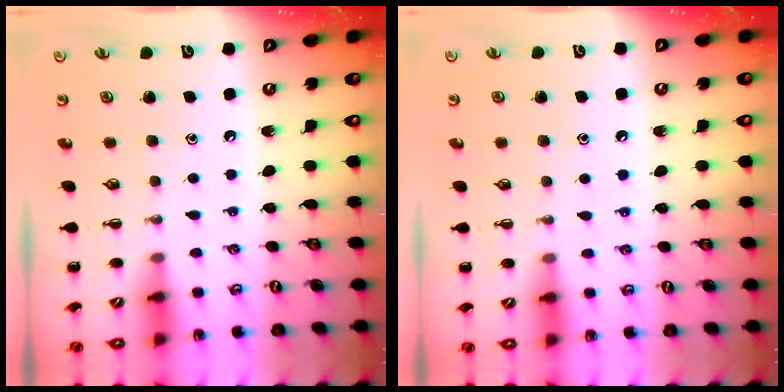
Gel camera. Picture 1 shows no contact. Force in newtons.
{"total": 6.6, "press": 6.3, "slide": 2.0}